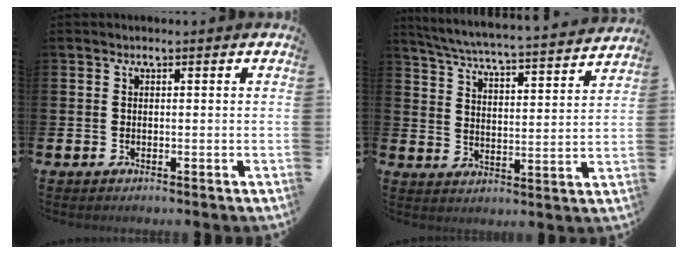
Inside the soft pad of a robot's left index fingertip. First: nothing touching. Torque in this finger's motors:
{"motor_torque": [0.90, -1.24, 0.46, 0.16]}